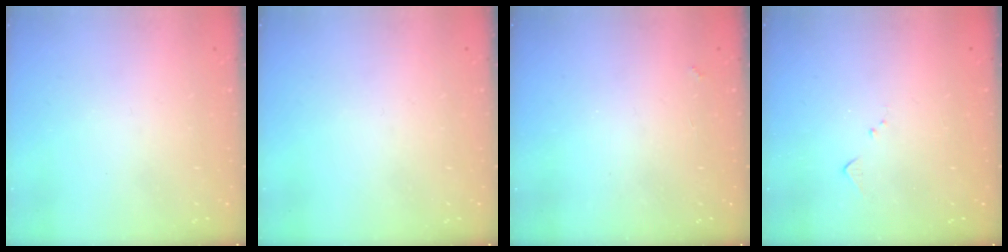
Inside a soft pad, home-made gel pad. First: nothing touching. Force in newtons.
{"total": 0.0}
{"total": 1.4, "press": 1.3, "slide": 0.4}
{"total": 4.1, "press": 4.1, "slide": 0.6}